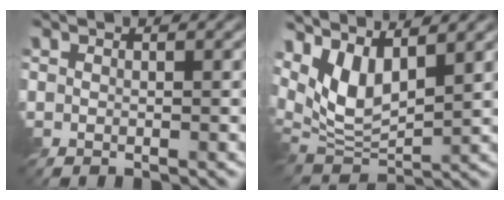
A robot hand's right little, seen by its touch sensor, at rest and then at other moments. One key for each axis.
{"total": 6.6, "fx": 3.2, "fy": 2.8, "fz": 5.0, "tx": -0.109, "ty": -0.008, "tz": 0.061}